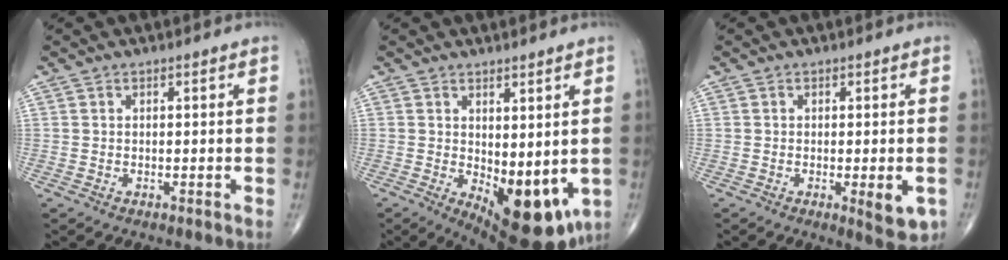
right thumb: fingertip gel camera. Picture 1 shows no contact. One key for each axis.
{"total": 13.0, "fx": -1.9, "fy": 5.9, "fz": 11.4, "tx": -0.137, "ty": -0.023, "tz": -0.004}
{"total": 5.5, "fx": -1.6, "fy": 1.8, "fz": 4.9, "tx": -0.054, "ty": -0.009, "tz": -0.016}